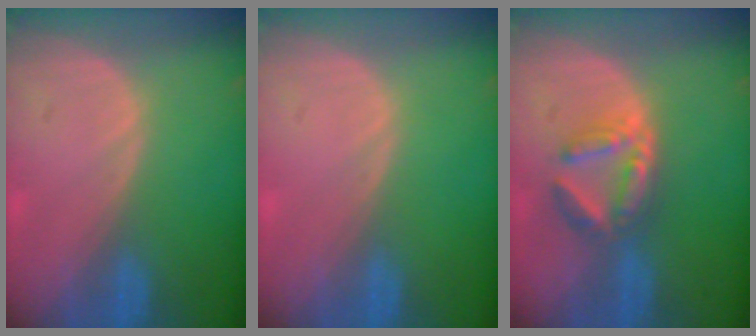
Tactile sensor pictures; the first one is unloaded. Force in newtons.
{"total": 0.0}
{"total": 5.8, "press": 5.5, "slide": 1.6}